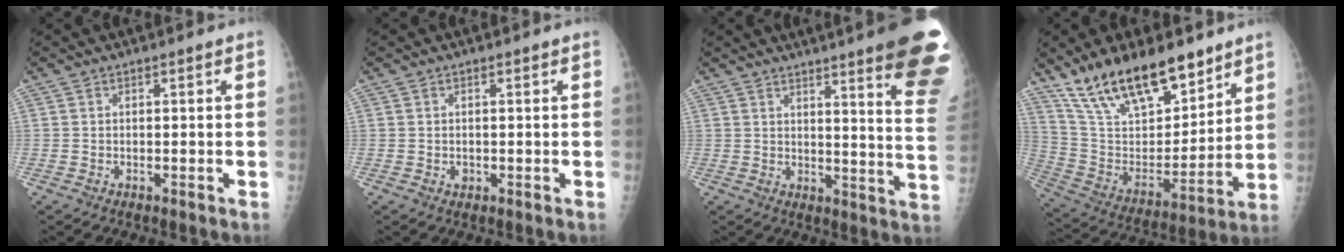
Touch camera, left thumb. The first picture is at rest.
{"total": 1.0, "force": [0.0, 0.9, 0.4], "torque": [-0.004, 0.000, 0.002]}
{"total": 19.4, "force": [13.1, 1.5, 14.2], "torque": [-0.153, -0.081, 0.150]}
{"total": 21.7, "force": [15.7, 8.5, 12.3], "torque": [-0.174, -0.066, 0.286]}